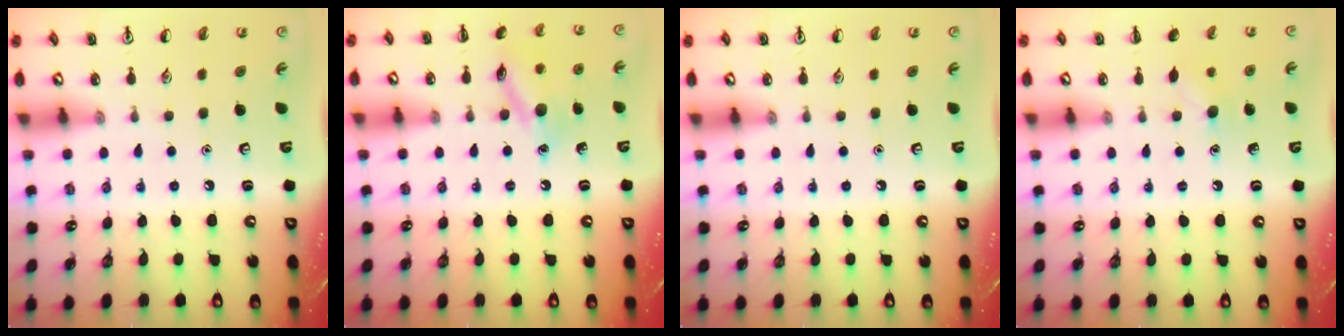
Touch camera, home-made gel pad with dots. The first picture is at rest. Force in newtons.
{"total": 12.0, "press": 12.0, "slide": 0.7}
{"total": 0.0}
{"total": 4.9, "press": 4.8, "slide": 1.2}